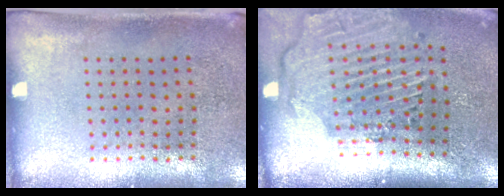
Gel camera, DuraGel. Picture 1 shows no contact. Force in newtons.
{"total": 2.8, "press": 2.3, "slide": 1.7}